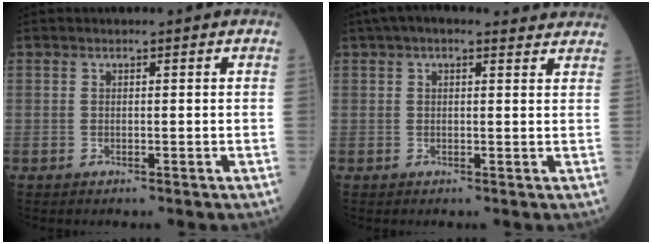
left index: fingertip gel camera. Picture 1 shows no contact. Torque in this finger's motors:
{"motor_torque": [1.07, -1.07, 0.38, 0.07]}